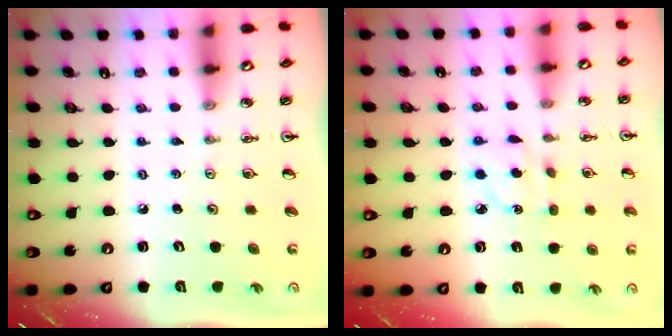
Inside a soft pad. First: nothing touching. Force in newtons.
{"total": 4.0, "press": 4.0, "slide": 0.4}